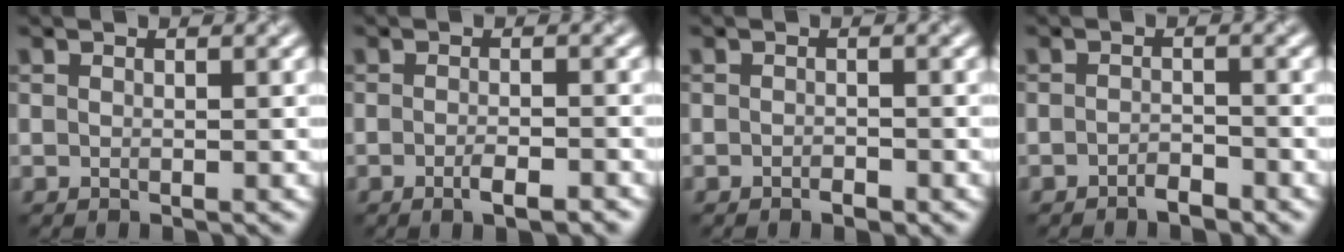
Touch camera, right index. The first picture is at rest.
{"total": 2.4, "force": [-1.4, 0.6, 1.8], "torque": [-0.025, 0.001, -0.023]}
{"total": 1.1, "force": [-0.8, 0.3, 0.6], "torque": [-0.009, 0.000, -0.012]}
{"total": 1.6, "force": [-1.4, 0.4, 0.7], "torque": [-0.015, 0.003, -0.025]}